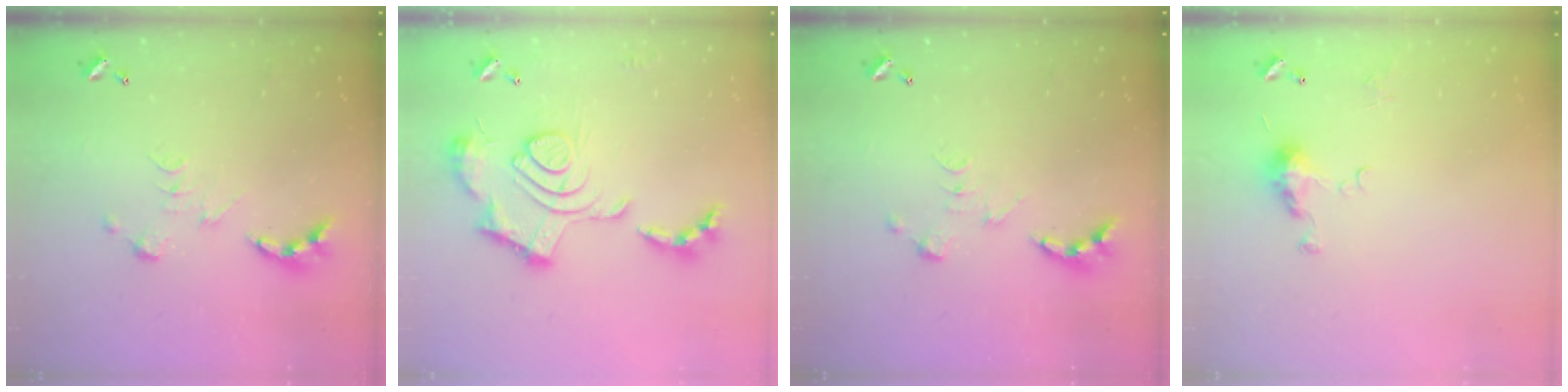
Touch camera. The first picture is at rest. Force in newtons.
{"total": 2.4, "press": 1.9, "slide": 1.5}
{"total": 0.0}
{"total": 5.0, "press": 5.0, "slide": 0.7}